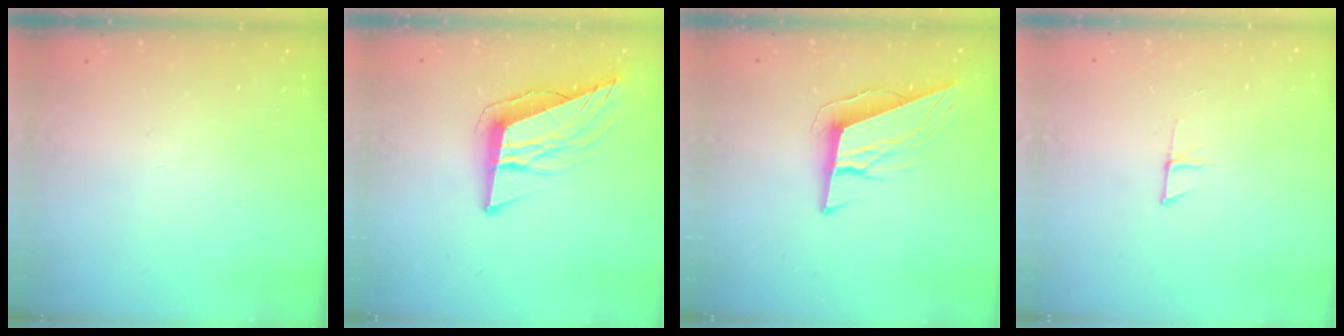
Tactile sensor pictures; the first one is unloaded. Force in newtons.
{"total": 11.4, "press": 10.8, "slide": 3.6}
{"total": 10.3, "press": 9.8, "slide": 3.0}
{"total": 4.0, "press": 4.0, "slide": 0.4}